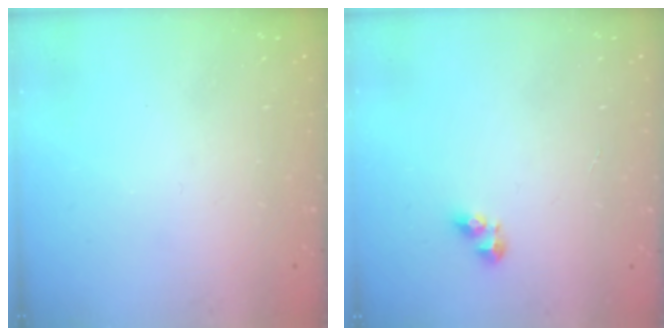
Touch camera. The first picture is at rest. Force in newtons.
{"total": 5.0, "press": 5.0, "slide": 0.6}